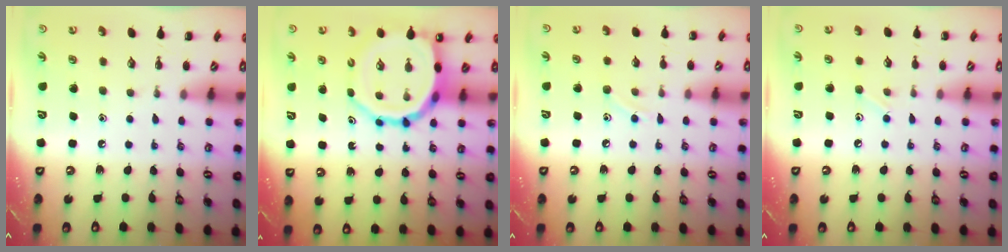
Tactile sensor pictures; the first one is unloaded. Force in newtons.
{"total": 13.1, "press": 12.6, "slide": 3.4}
{"total": 7.3, "press": 7.0, "slide": 1.9}
{"total": 6.2, "press": 5.9, "slide": 2.0}